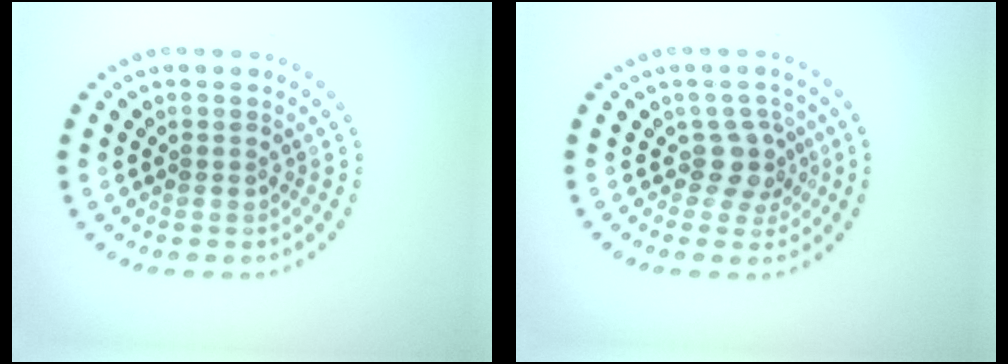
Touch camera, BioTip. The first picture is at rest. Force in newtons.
{"total": 2.4, "press": 1.9, "slide": 1.5}